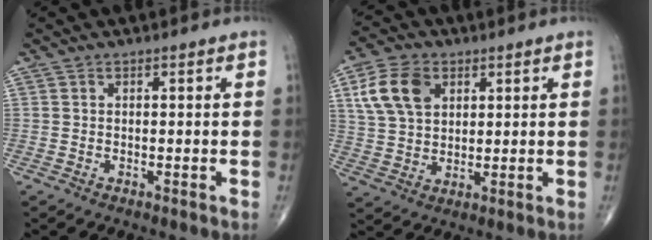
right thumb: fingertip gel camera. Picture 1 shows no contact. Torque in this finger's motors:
{"motor_torque": [-0.31, 0.64, 0.35, -0.21, 0.27]}